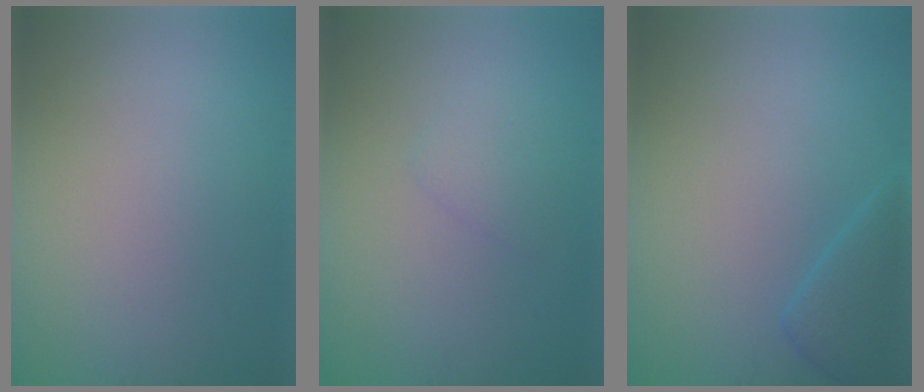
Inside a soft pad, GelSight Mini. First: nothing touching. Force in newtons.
{"total": 1.2, "press": 1.1, "slide": 0.1}
{"total": 2.7, "press": 2.7, "slide": 0.2}